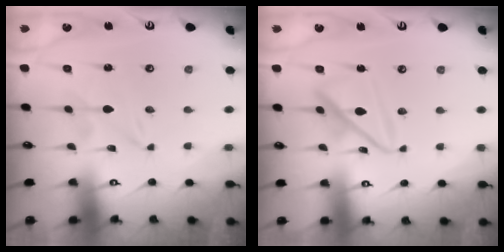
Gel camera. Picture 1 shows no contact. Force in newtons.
{"total": 13.7, "press": 13.7, "slide": 1.5}